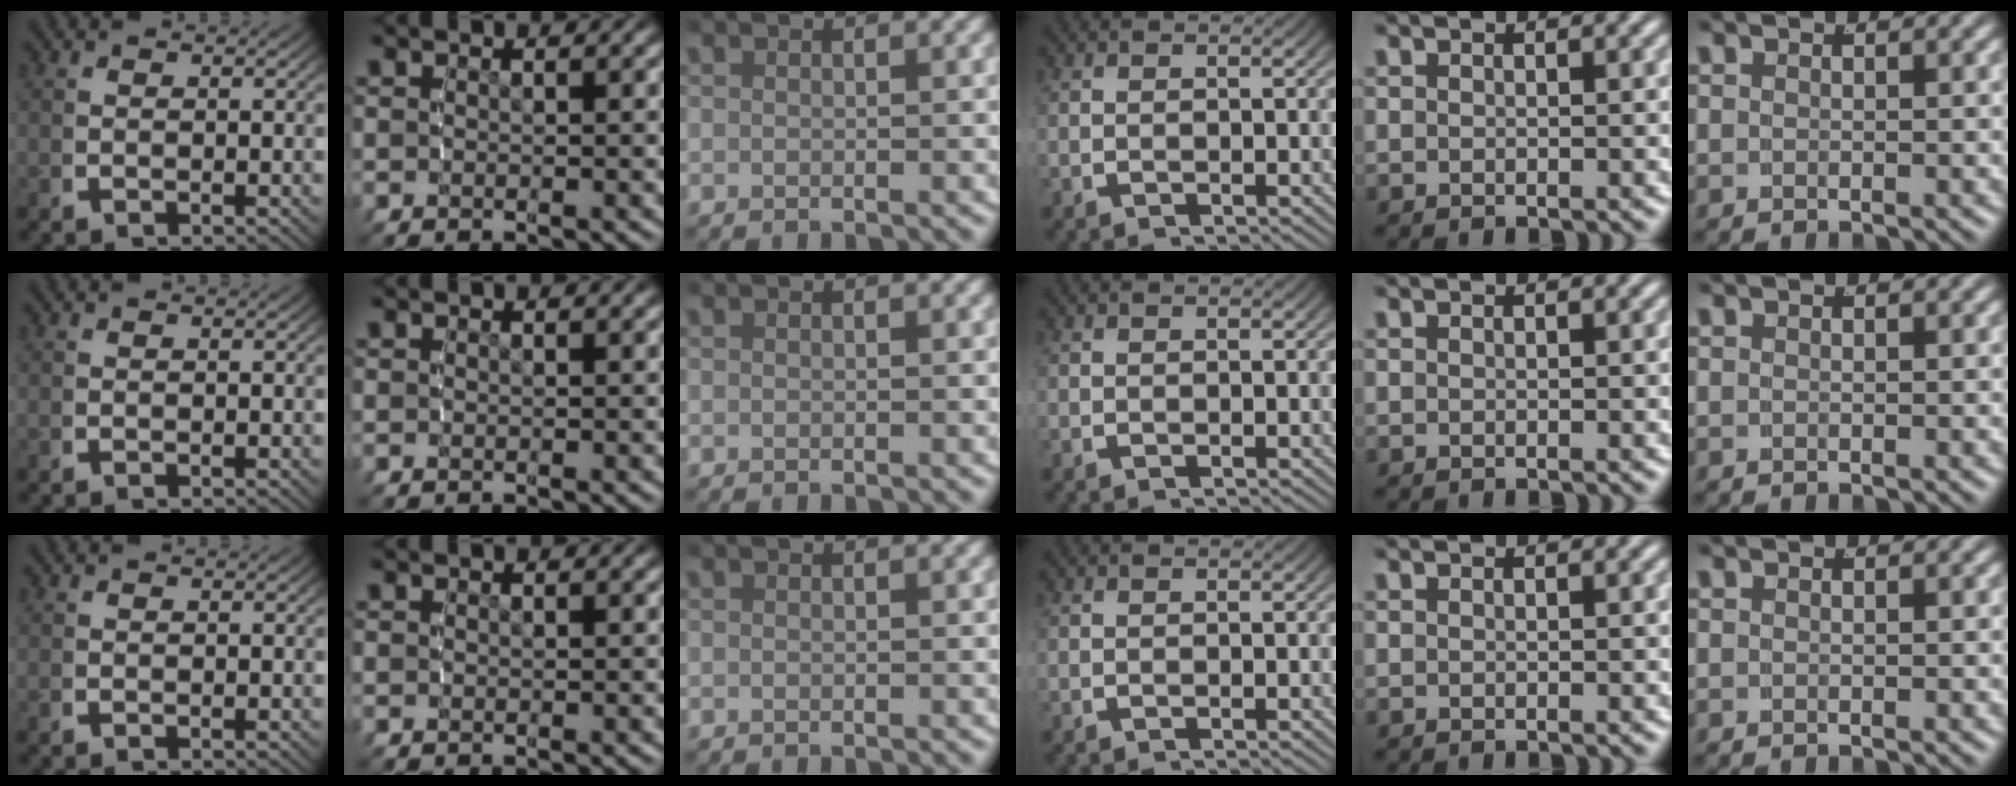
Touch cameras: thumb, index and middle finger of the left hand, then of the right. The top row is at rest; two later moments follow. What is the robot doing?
{"motion": "reach", "object": "router"}